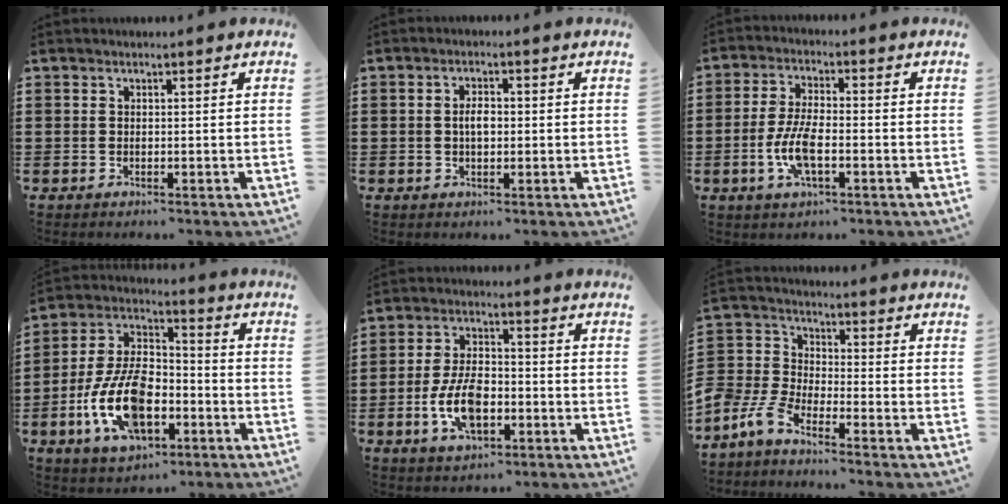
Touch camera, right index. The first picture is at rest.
{"total": 2.6, "force": [0.0, 1.2, 2.4], "torque": [-0.037, 0.000, -0.004]}
{"total": 7.3, "force": [-2.2, 2.4, 6.5], "torque": [-0.151, -0.012, -0.045]}
{"total": 13.5, "force": [-5.3, 6.9, 10.3], "torque": [-0.242, -0.001, -0.103]}
{"total": 8.8, "force": [-2.6, 4.5, 7.1], "torque": [-0.161, -0.002, -0.050]}
{"total": 5.4, "force": [-4.8, 1.6, 1.9], "torque": [-0.081, -0.011, -0.106]}